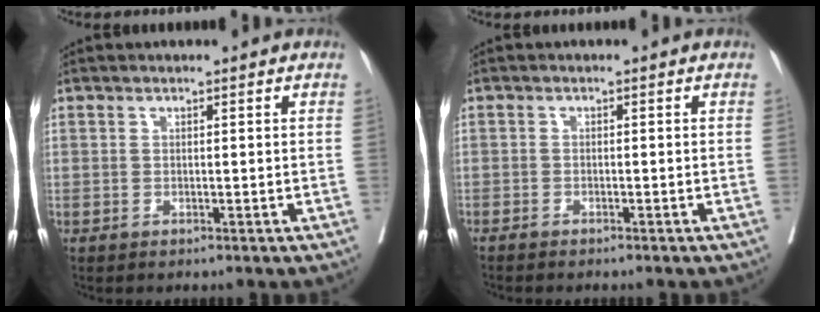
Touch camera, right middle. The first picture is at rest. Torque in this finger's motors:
{"motor_torque": [0.42, -0.30, 0.95, 0.12]}